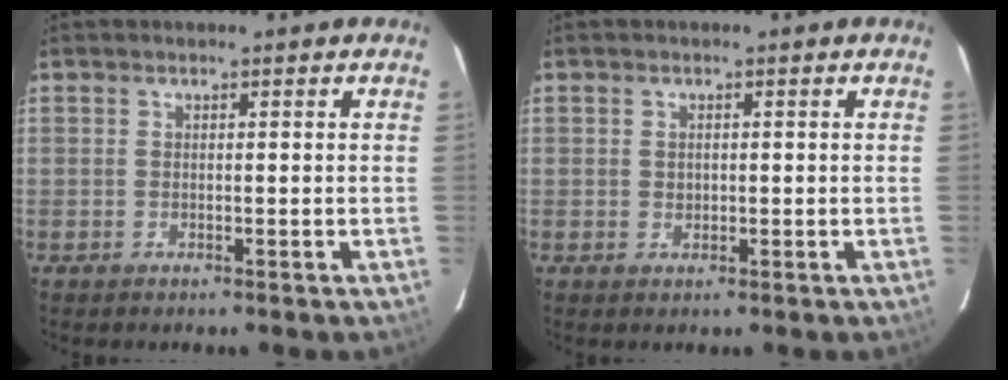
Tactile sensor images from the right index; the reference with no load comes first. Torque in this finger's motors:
{"motor_torque": [-0.11, 0.01, -0.02, 0.00]}